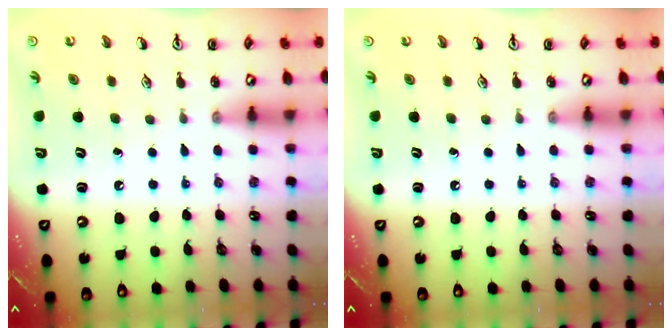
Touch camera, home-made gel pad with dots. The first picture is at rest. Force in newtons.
{"total": 0.0}